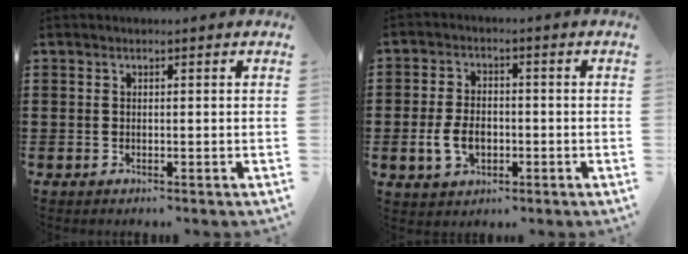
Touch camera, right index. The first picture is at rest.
{"total": 5.3, "force": [-1.4, 3.6, 3.7], "torque": [-0.091, -0.002, -0.029]}